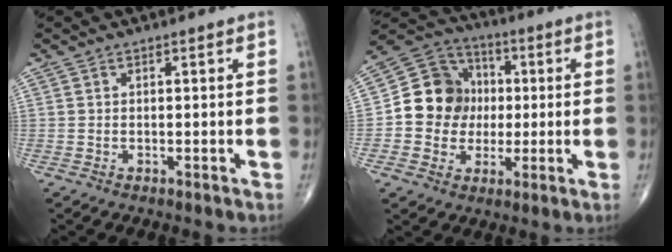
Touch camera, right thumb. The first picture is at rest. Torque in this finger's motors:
{"motor_torque": [1.20, 1.58, 0.36, -0.52, 0.02]}